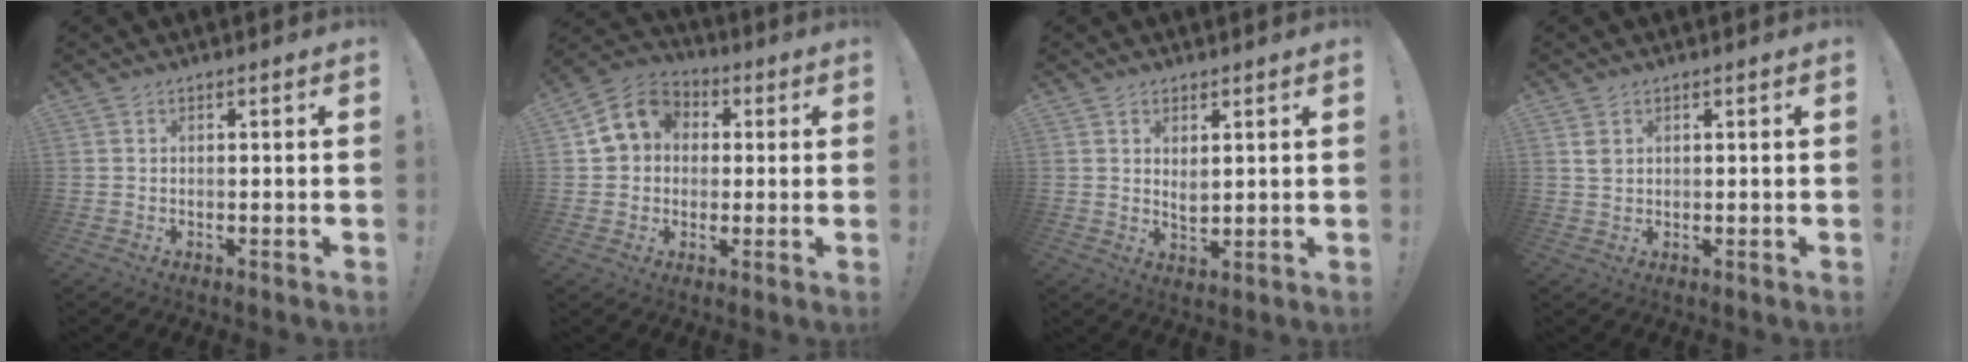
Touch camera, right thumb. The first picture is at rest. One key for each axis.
{"total": 10.7, "fx": 2.5, "fy": 9.3, "fz": 4.7, "tx": -0.067, "ty": 0.006, "tz": 0.054}
{"total": 3.2, "fx": 2.0, "fy": 1.4, "fz": 2.0, "tx": -0.028, "ty": -0.017, "tz": 0.035}
{"total": 2.3, "fx": 1.1, "fy": 1.5, "fz": 1.3, "tx": -0.014, "ty": -0.003, "tz": 0.017}